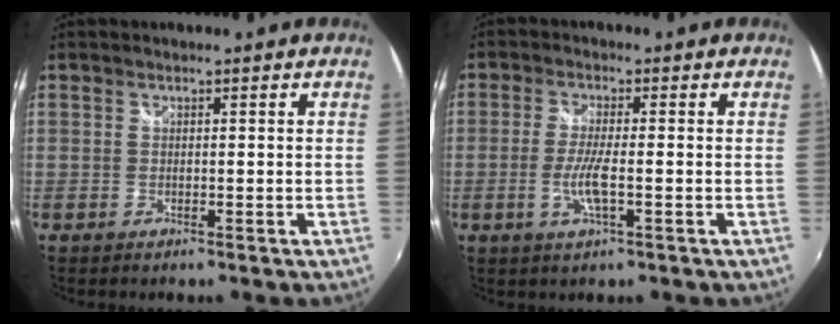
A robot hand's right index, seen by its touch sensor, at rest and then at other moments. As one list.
[{"total": 5.1, "force": [-1.5, 0.5, 4.9], "torque": [-0.100, -0.007, -0.029]}]